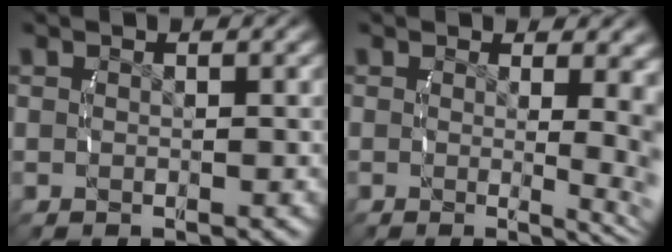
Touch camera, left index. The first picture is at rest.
{"total": 4.4, "force": [0.0, 1.0, 4.3], "torque": [-0.041, -0.015, -0.003]}